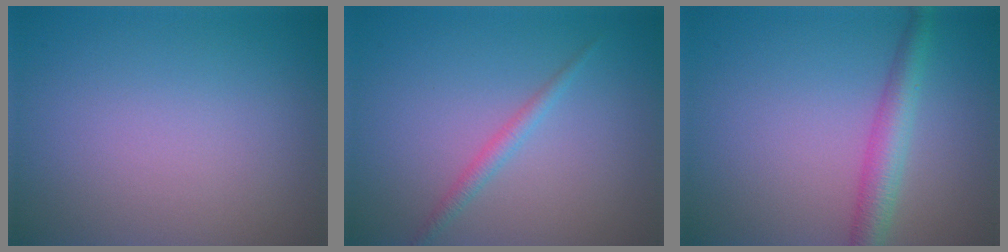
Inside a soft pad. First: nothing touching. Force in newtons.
{"total": 1.4, "press": 1.4, "slide": 0.0}
{"total": 3.3, "press": 3.3, "slide": 0.0}